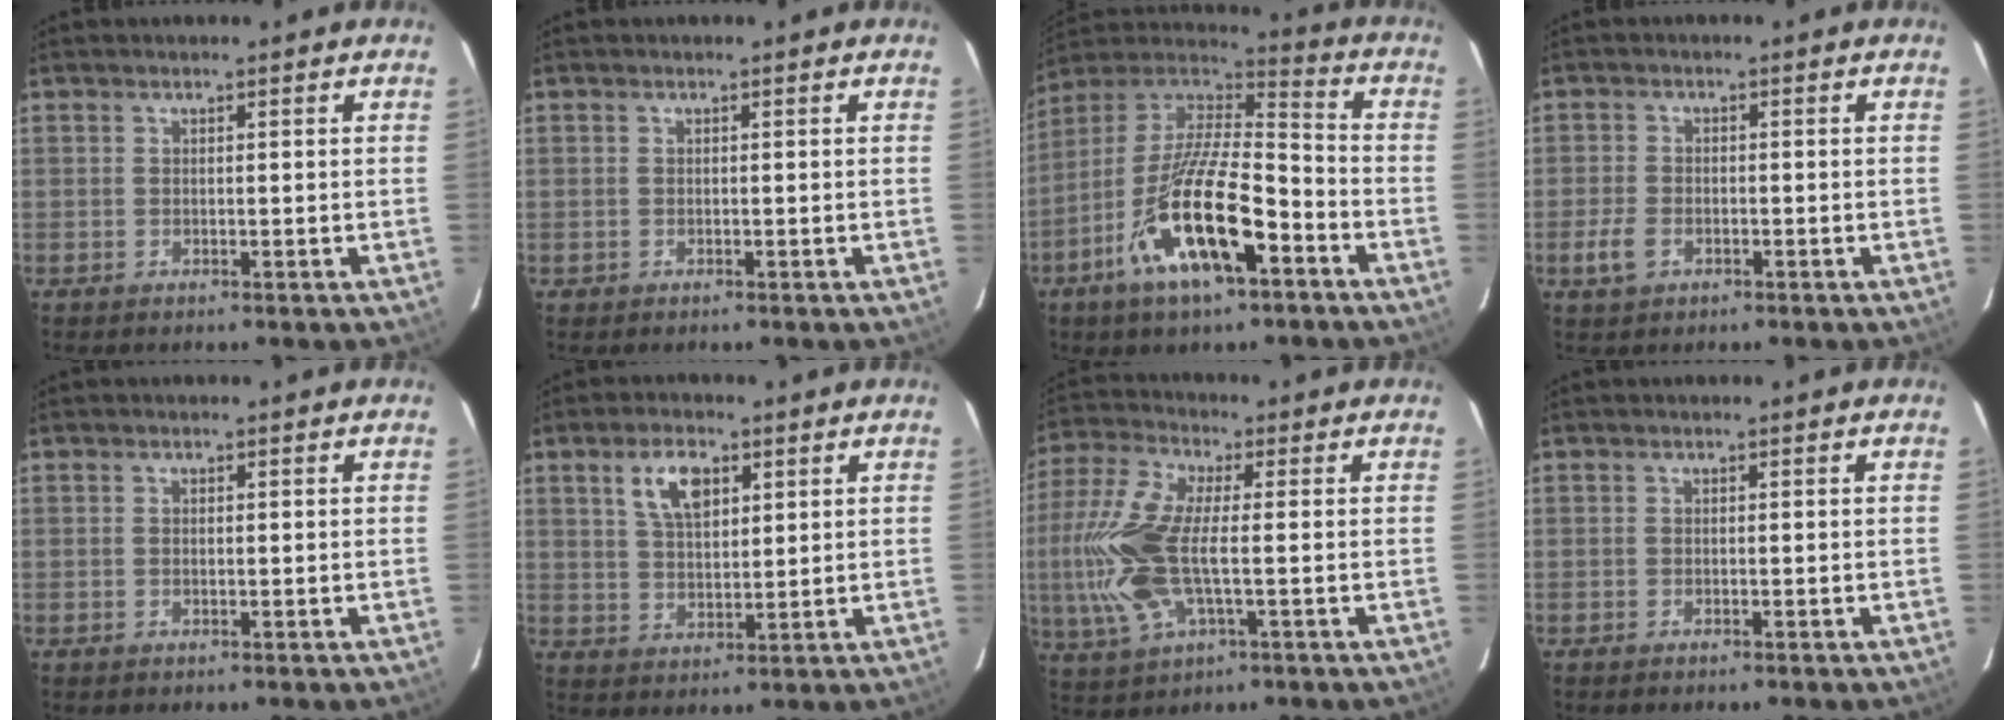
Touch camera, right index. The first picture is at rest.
{"total": 0.7, "force": [-0.4, 0.6, -0.1], "torque": [0.004, 0.000, -0.005]}
{"total": 20.6, "force": [-9.6, 6.7, 17.0], "torque": [-0.318, -0.028, -0.179]}
{"total": 4.1, "force": [-2.0, 2.6, 2.4], "torque": [-0.061, -0.002, -0.037]}
{"total": 0.5, "force": [0.0, 0.3, 0.4], "torque": [-0.008, 0.001, 0.000]}
{"total": 7.3, "force": [3.3, 3.6, 5.4], "torque": [-0.099, 0.011, 0.065]}
{"total": 16.1, "force": [-1.6, 6.3, 14.7], "torque": [-0.328, -0.002, -0.032]}
{"total": 0.0}